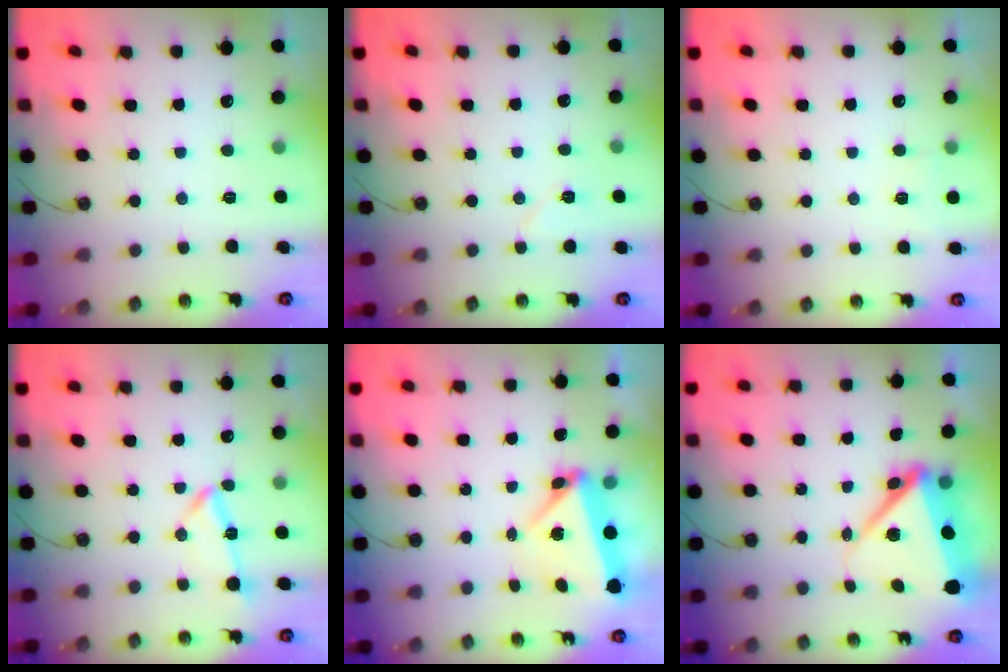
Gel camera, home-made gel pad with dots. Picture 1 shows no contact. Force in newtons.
{"total": 6.0, "press": 5.7, "slide": 1.8}
{"total": 3.5, "press": 3.5, "slide": 0.6}
{"total": 9.4, "press": 9.3, "slide": 1.2}
{"total": 5.8, "press": 5.7, "slide": 1.3}
{"total": 12.4, "press": 12.3, "slide": 1.5}